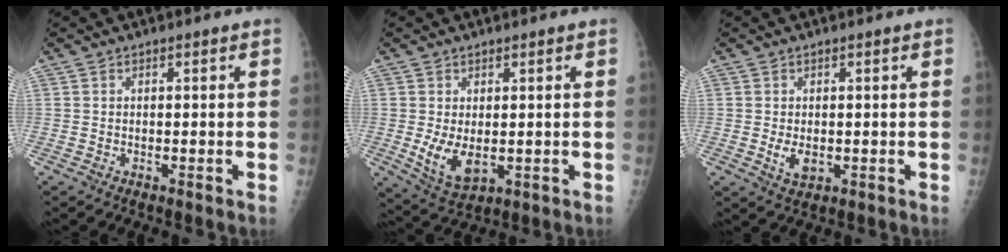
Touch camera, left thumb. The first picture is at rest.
{"total": 6.6, "force": [0.0, 3.8, 5.5], "torque": [-0.088, -0.018, 0.015]}
{"total": 3.2, "force": [-0.1, 1.9, 2.5], "torque": [-0.038, -0.007, 0.006]}